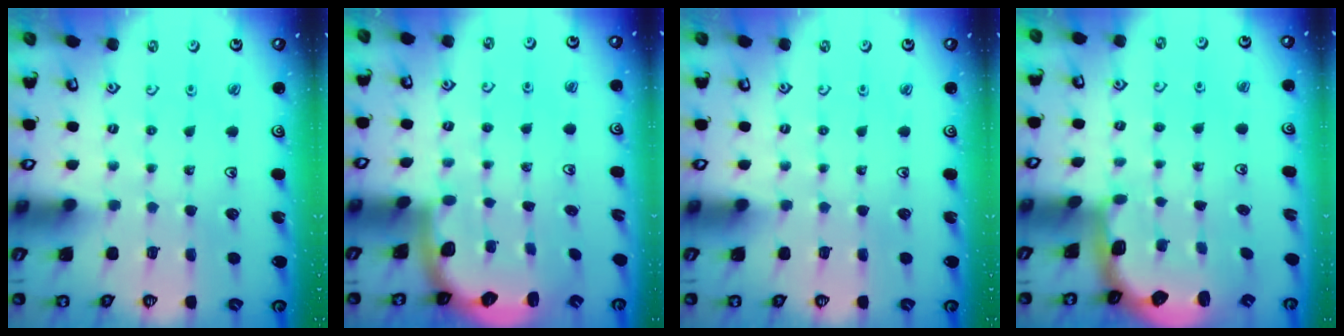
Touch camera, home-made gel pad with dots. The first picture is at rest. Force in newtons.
{"total": 2.5, "press": 2.2, "slide": 1.3}
{"total": 0.0}
{"total": 2.6, "press": 2.1, "slide": 1.7}